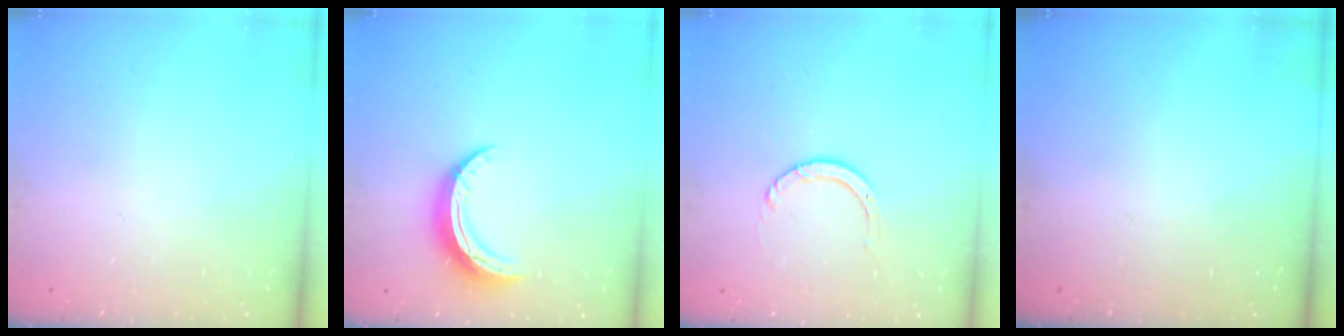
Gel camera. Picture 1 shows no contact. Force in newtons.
{"total": 9.3, "press": 9.3, "slide": 0.3}
{"total": 3.5, "press": 3.5, "slide": 0.1}
{"total": 0.0}